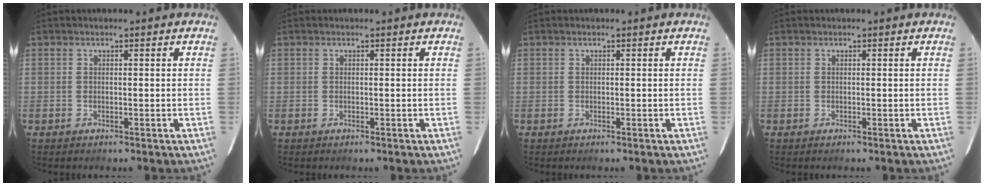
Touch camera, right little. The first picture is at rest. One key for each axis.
{"total": 0.0}
{"total": 0.0}
{"total": 0.0}